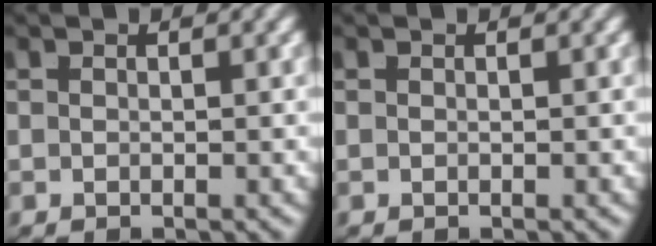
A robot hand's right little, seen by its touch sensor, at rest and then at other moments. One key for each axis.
{"total": 0.0}